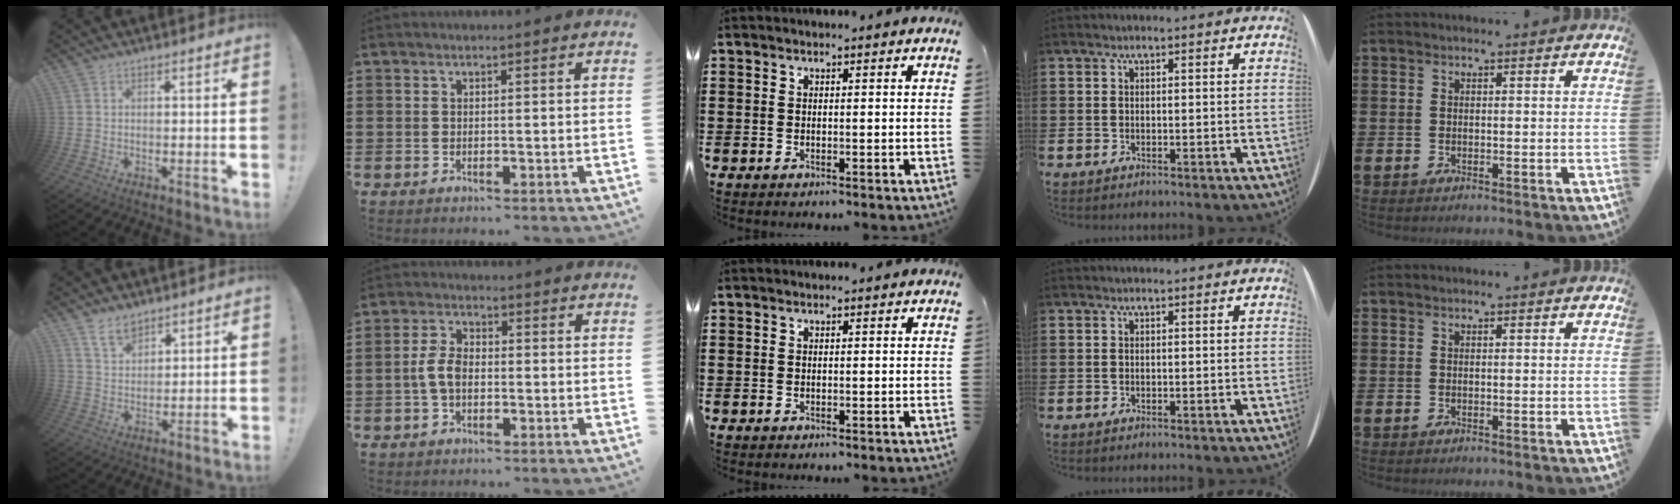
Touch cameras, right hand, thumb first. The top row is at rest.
{"thumb": {"total": 6.7, "force": [5.2, 3.4, 2.4], "torque": [-0.044, -0.026, 0.099]}, "index": {"total": 4.4, "force": [-0.9, 2.4, 3.6], "torque": [-0.094, -0.004, -0.025]}}